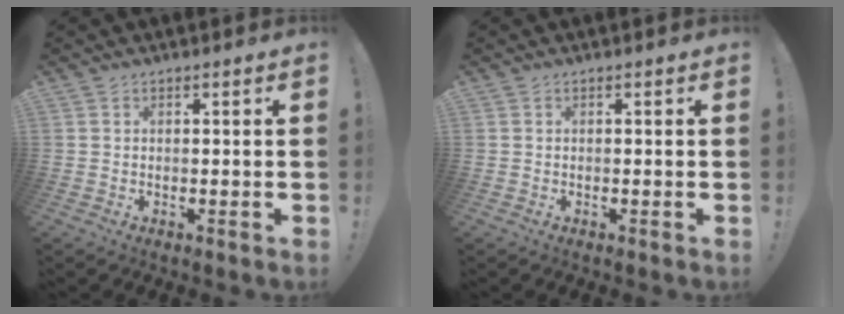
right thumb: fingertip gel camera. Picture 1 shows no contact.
{"total": 0.0}